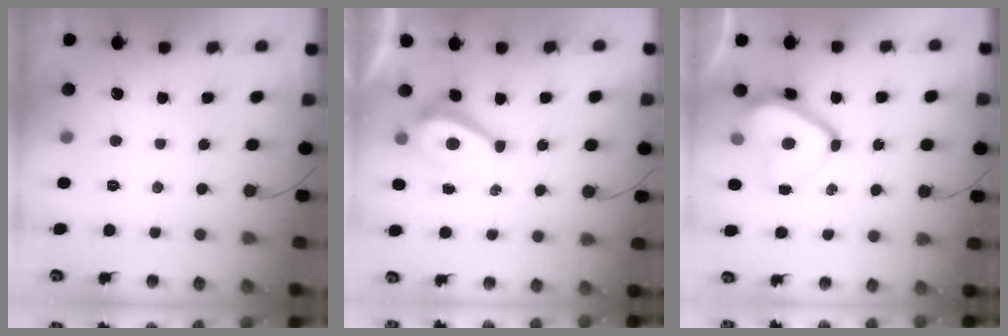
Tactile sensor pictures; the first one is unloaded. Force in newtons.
{"total": 4.2, "press": 4.2, "slide": 0.6}
{"total": 12.1, "press": 11.9, "slide": 1.9}